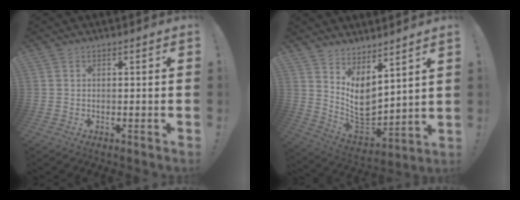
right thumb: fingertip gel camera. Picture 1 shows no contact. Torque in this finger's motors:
{"motor_torque": [-0.53, 0.83, 0.24, 0.32, 0.02]}